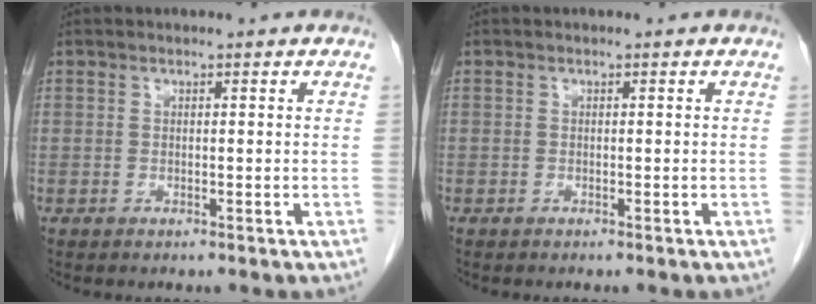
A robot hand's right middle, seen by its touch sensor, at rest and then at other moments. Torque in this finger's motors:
{"motor_torque": [1.18, -0.95, 0.15, 0.01]}